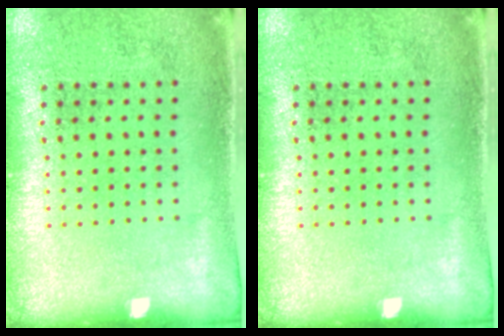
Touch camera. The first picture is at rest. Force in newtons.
{"total": 0.0}